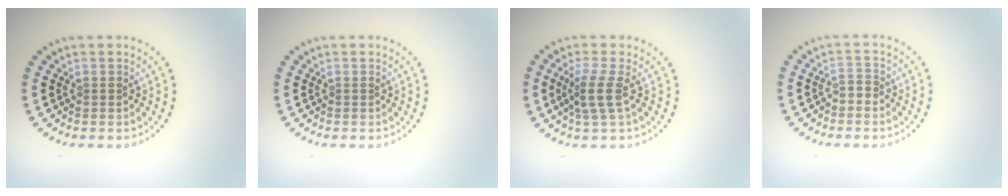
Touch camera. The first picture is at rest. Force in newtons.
{"total": 0.0}
{"total": 2.5, "press": 1.9, "slide": 1.6}
{"total": 0.9, "press": 0.7, "slide": 0.5}